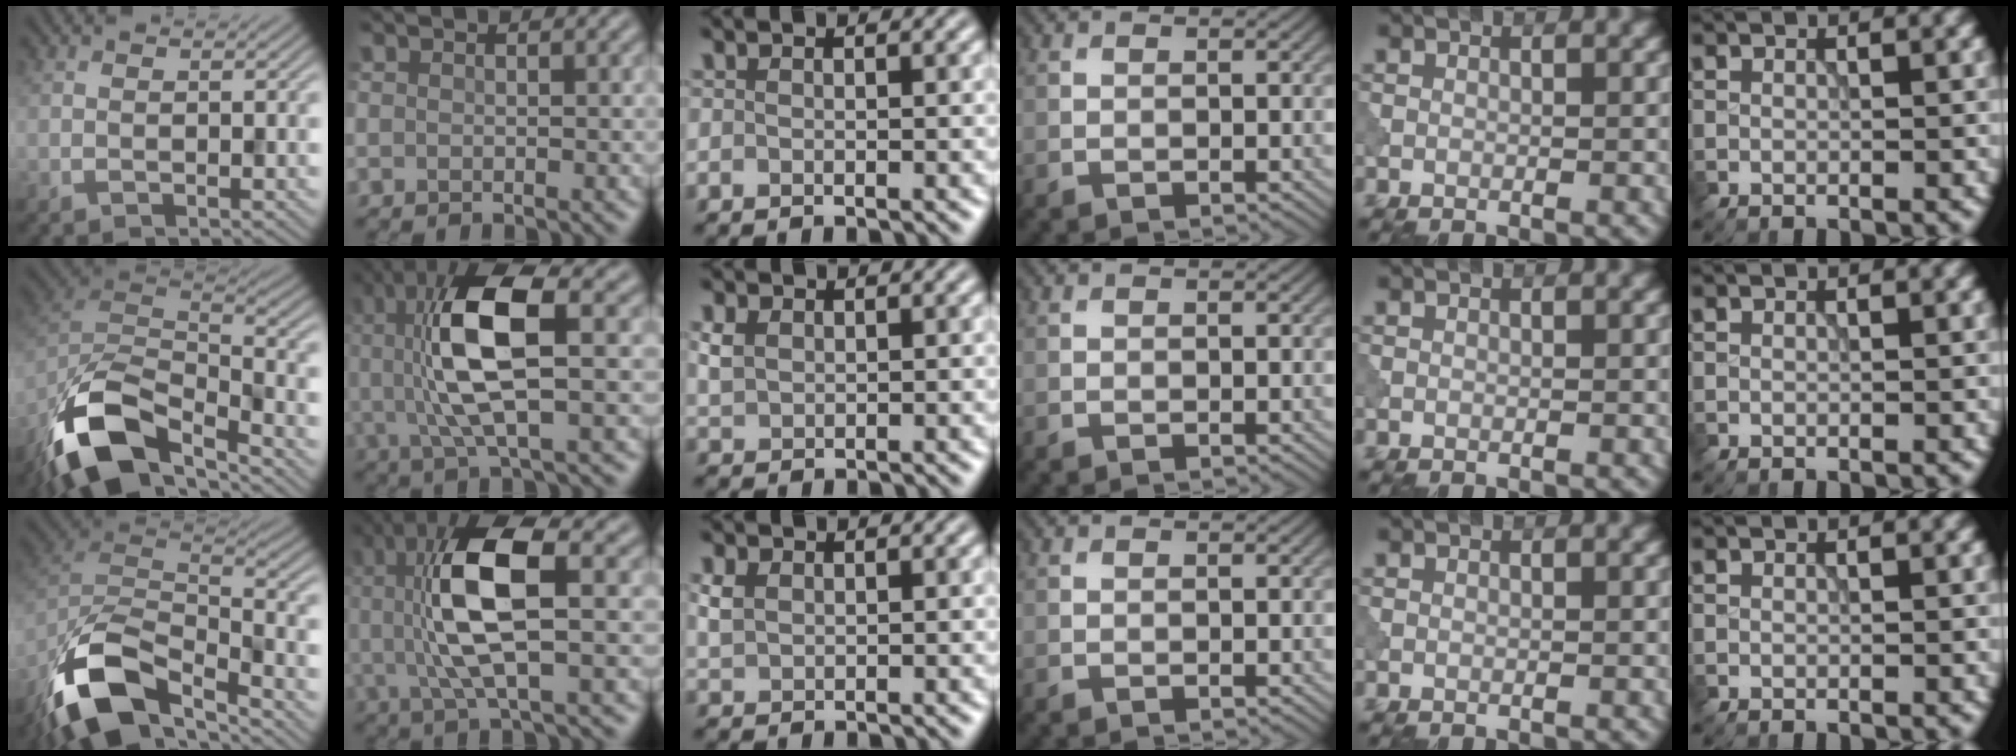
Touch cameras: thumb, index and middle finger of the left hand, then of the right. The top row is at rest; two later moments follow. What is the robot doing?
{"motion": "shake", "object": "bell"}